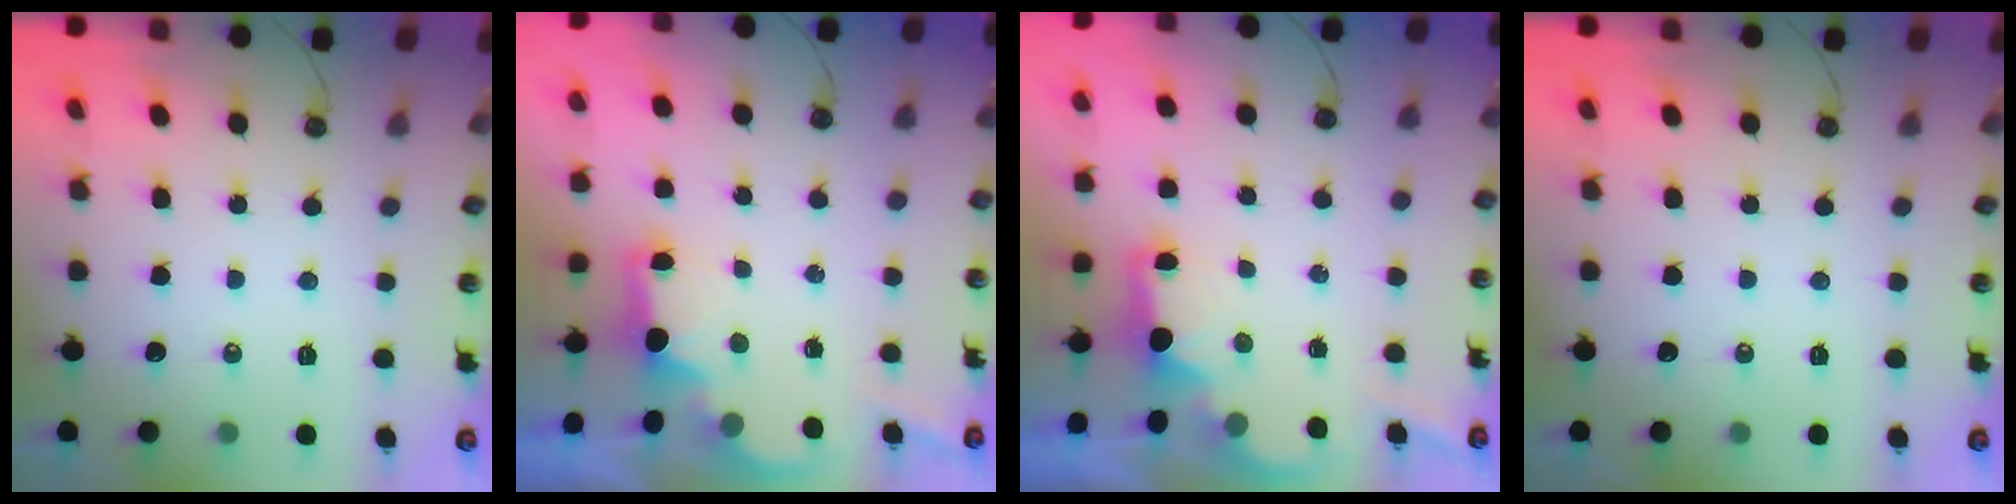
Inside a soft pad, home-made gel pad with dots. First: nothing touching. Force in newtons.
{"total": 2.5, "press": 2.3, "slide": 0.8}
{"total": 2.2, "press": 2.1, "slide": 0.8}
{"total": 0.0}